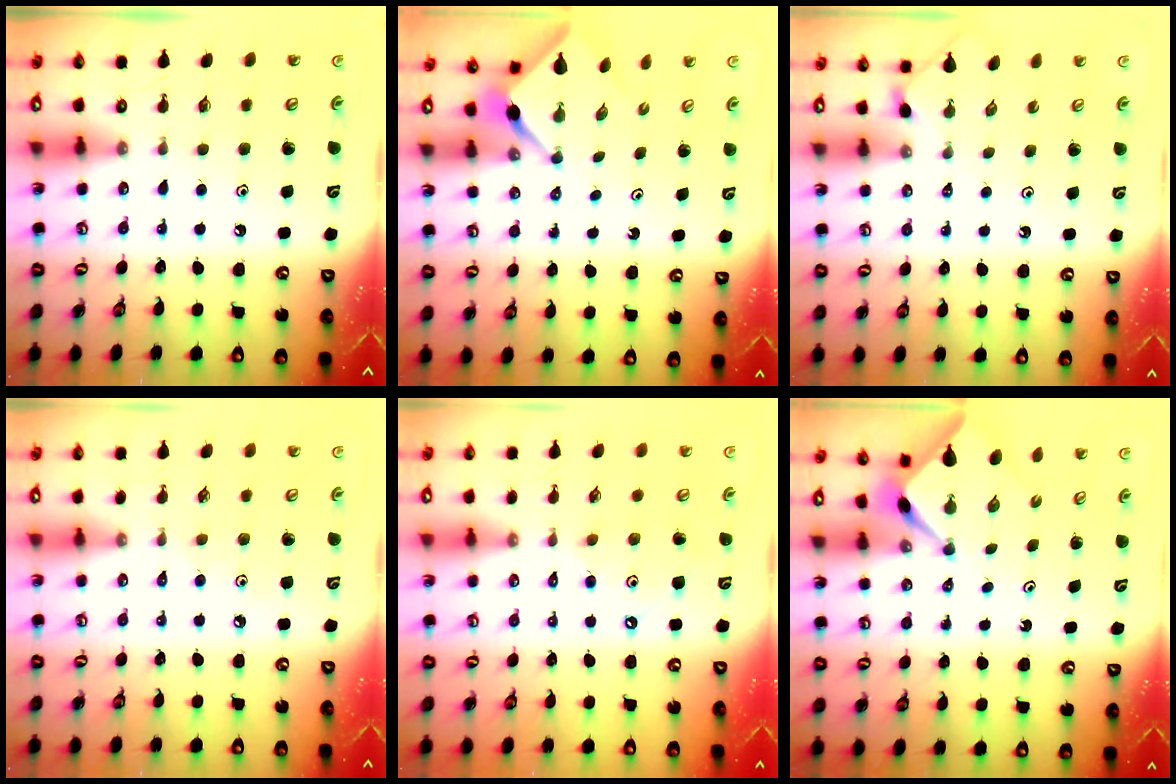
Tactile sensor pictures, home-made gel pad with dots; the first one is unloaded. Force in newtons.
{"total": 2.5, "press": 2.5, "slide": 0.3}
{"total": 1.0, "press": 0.9, "slide": 0.3}
{"total": 2.3, "press": 2.3, "slide": 0.4}
{"total": 3.6, "press": 3.6, "slide": 0.6}
{"total": 2.6, "press": 2.6, "slide": 0.4}